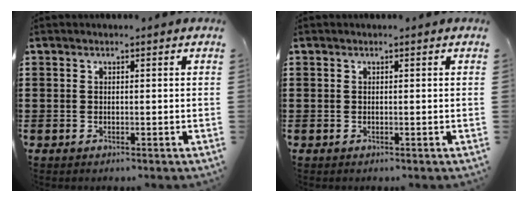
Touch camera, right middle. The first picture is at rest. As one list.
[{"total": 0.0}]